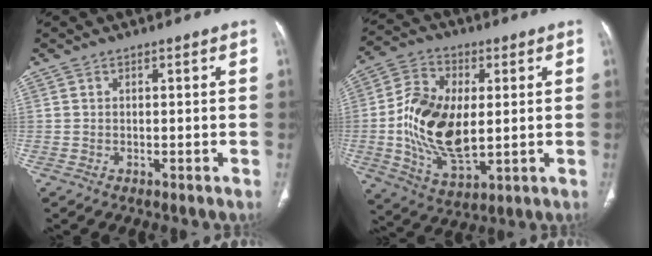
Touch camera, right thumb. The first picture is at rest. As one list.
[{"total": 16.8, "force": [-0.3, 9.6, 13.8], "torque": [-0.257, 0.000, -0.002]}]